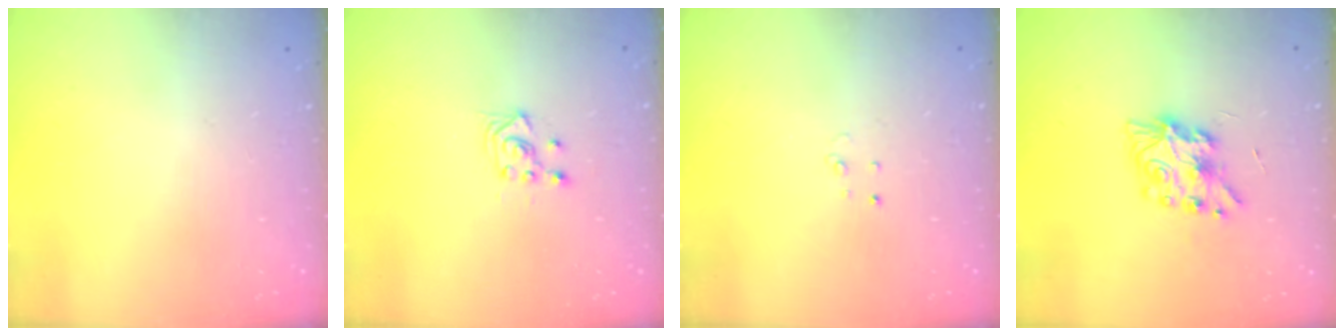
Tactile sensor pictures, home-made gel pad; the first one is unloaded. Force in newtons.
{"total": 3.4, "press": 3.3, "slide": 0.9}
{"total": 2.6, "press": 2.6, "slide": 0.2}
{"total": 8.3, "press": 8.2, "slide": 0.2}